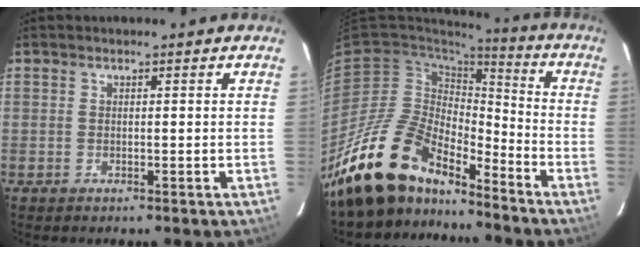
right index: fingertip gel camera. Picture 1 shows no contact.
{"total": 17.6, "force": [-15.0, 6.1, 6.8], "torque": [-0.134, 0.004, -0.272]}